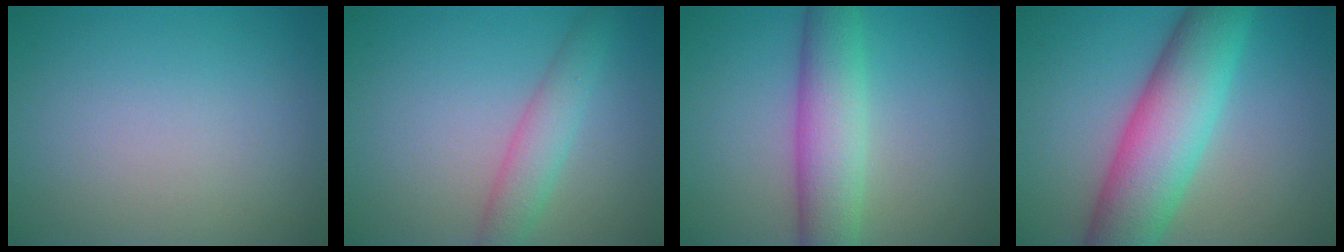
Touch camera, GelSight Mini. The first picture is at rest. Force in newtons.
{"total": 3.1, "press": 3.1, "slide": 0.1}
{"total": 6.1, "press": 6.1, "slide": 0.1}
{"total": 9.5, "press": 9.5, "slide": 0.2}